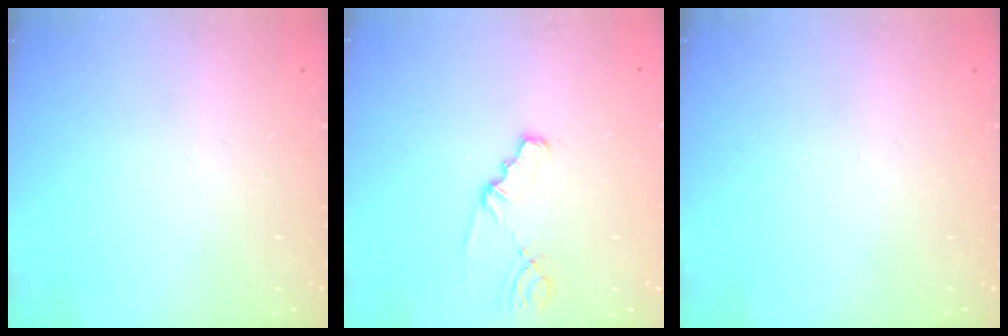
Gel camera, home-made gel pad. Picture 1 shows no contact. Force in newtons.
{"total": 1.8, "press": 1.8, "slide": 0.3}
{"total": 0.0}